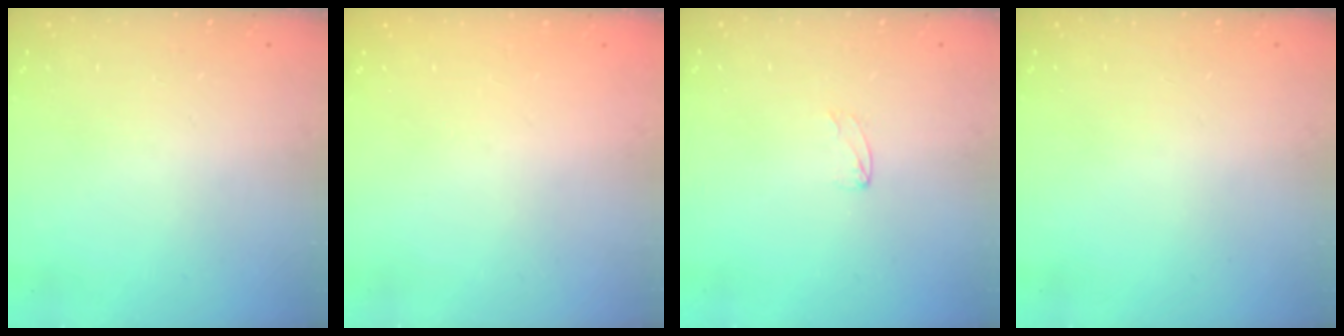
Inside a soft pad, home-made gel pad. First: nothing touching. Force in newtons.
{"total": 0.0}
{"total": 2.7, "press": 2.7, "slide": 0.2}
{"total": 0.0}